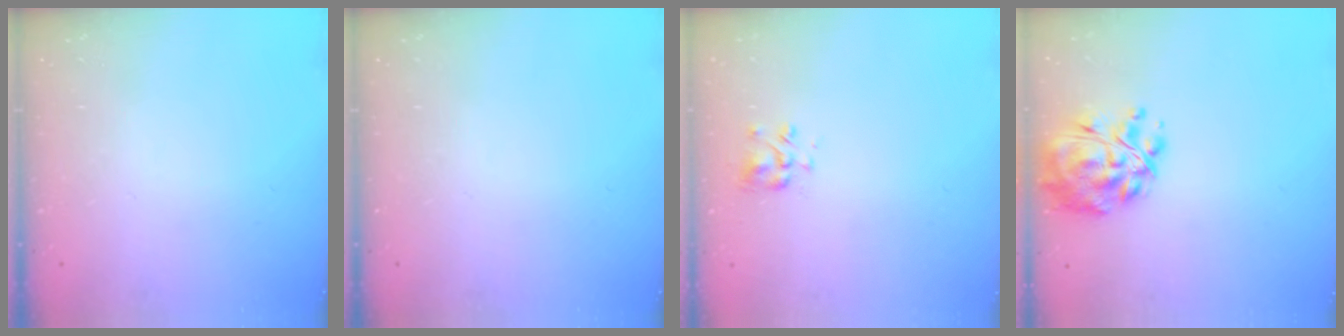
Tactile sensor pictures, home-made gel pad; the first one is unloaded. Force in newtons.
{"total": 0.0}
{"total": 4.6, "press": 4.4, "slide": 1.2}
{"total": 12.6, "press": 12.0, "slide": 4.0}